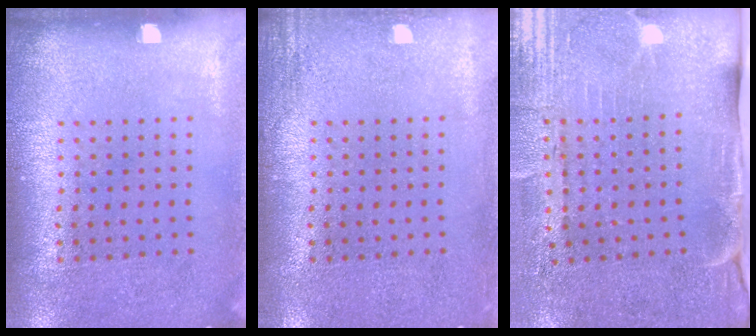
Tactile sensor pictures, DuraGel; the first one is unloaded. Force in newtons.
{"total": 1.4, "press": 1.4, "slide": 0.2}
{"total": 4.6, "press": 3.8, "slide": 2.6}